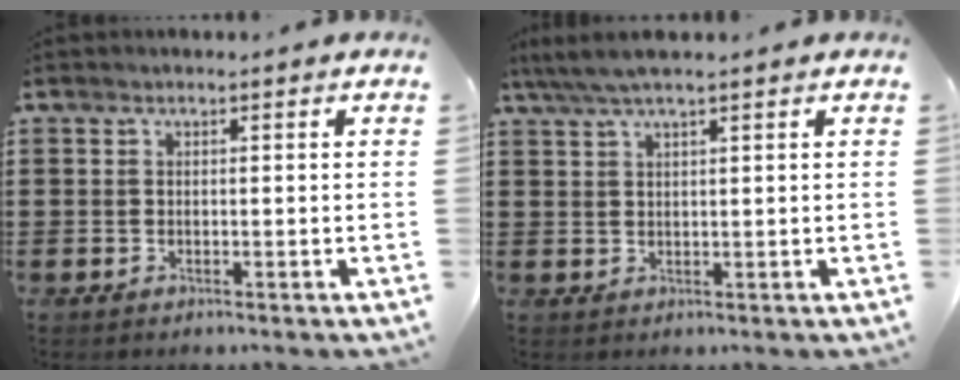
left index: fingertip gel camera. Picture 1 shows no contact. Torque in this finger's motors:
{"motor_torque": [0.51, -0.59, 0.12, 0.03]}